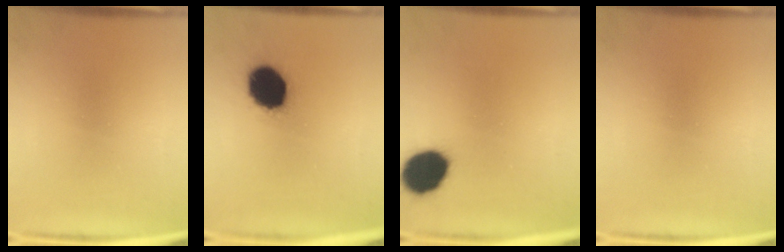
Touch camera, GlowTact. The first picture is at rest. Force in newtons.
{"total": 15.6}
{"total": 13.4}
{"total": 0.0}